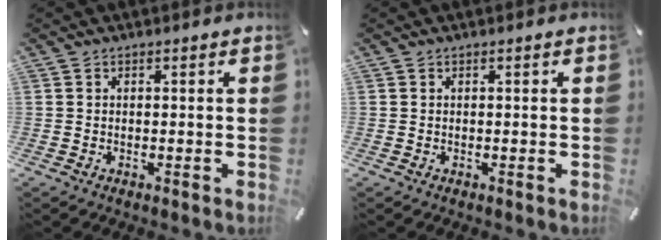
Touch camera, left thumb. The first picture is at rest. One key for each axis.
{"total": 0.0}